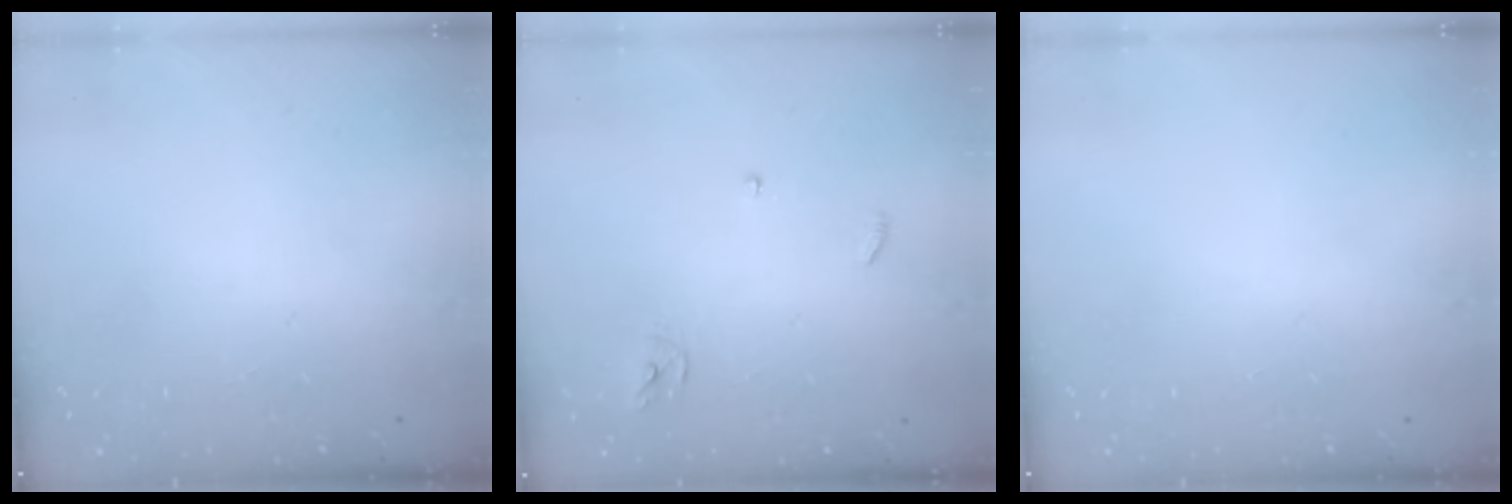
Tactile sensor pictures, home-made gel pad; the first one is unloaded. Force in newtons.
{"total": 3.9, "press": 3.9, "slide": 0.4}
{"total": 0.0}